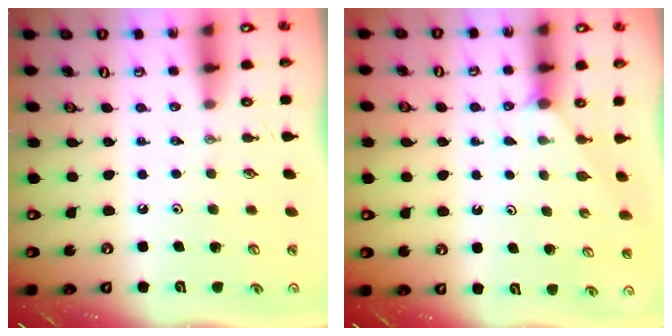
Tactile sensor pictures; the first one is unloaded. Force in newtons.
{"total": 1.8, "press": 1.8, "slide": 0.2}